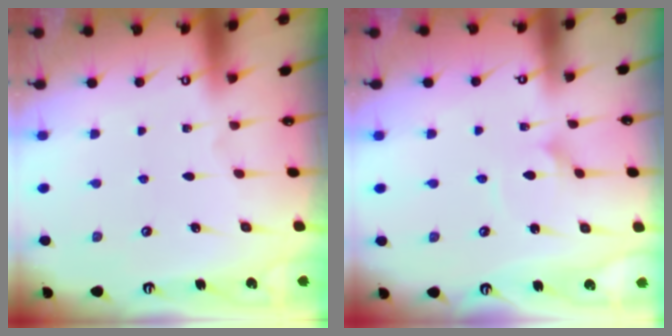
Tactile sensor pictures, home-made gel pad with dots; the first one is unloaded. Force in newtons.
{"total": 2.6, "press": 2.6, "slide": 0.2}